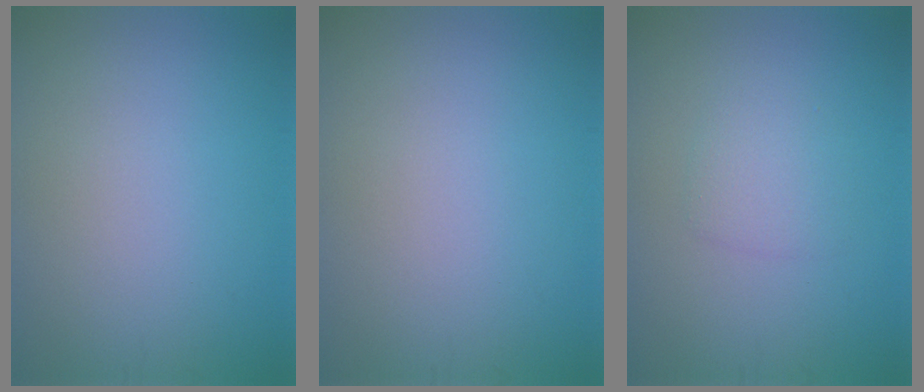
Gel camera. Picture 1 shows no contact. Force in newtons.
{"total": 0.0}
{"total": 1.8, "press": 1.8, "slide": 0.2}